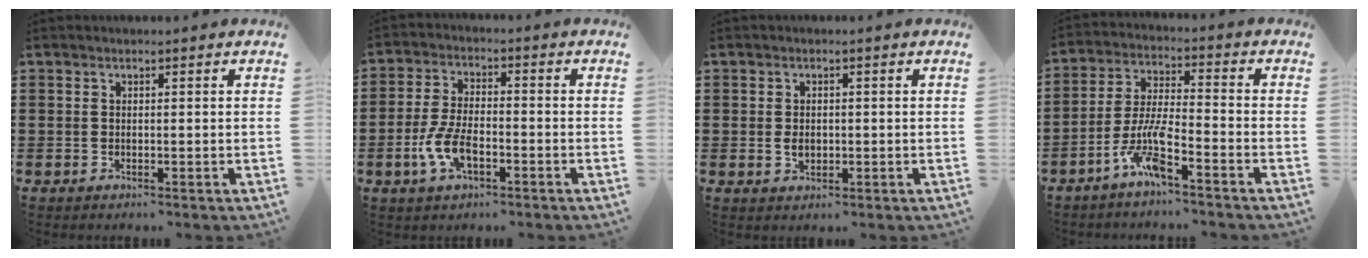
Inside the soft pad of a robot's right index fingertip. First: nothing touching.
{"total": 6.4, "force": [-2.5, 2.9, 5.2], "torque": [-0.127, -0.004, -0.055]}
{"total": 1.9, "force": [-0.1, 1.3, 1.4], "torque": [-0.028, 0.005, -0.002]}
{"total": 8.0, "force": [-5.4, 1.0, 5.9], "torque": [-0.138, -0.012, -0.105]}